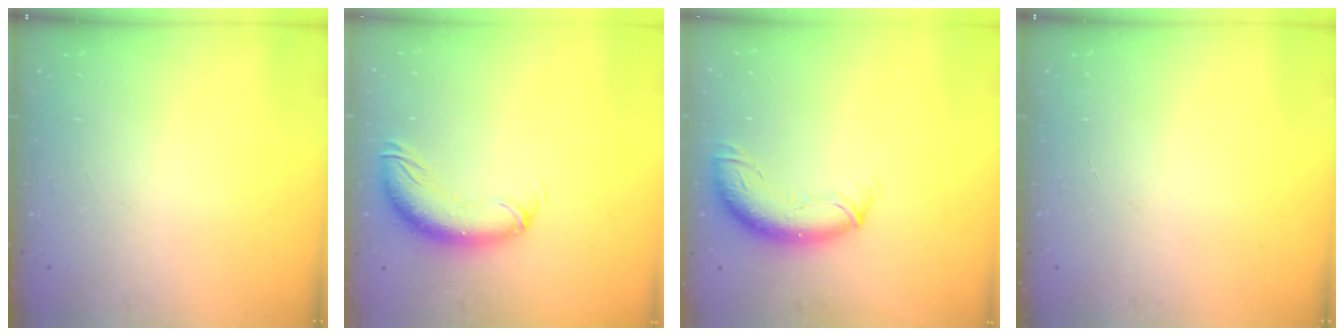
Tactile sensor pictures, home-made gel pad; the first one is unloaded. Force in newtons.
{"total": 11.2, "press": 10.8, "slide": 2.9}
{"total": 11.5, "press": 11.2, "slide": 2.8}
{"total": 0.0}